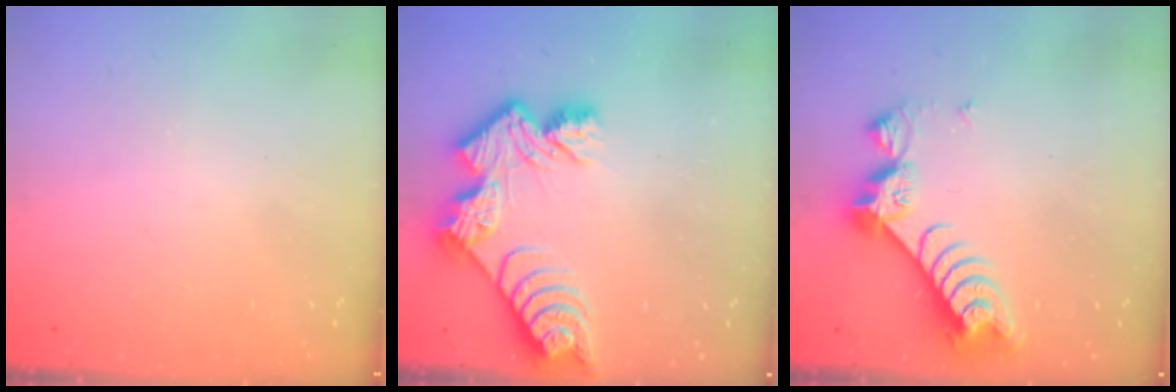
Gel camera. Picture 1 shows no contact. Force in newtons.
{"total": 11.9, "press": 11.8, "slide": 1.0}
{"total": 9.4, "press": 9.4, "slide": 0.9}